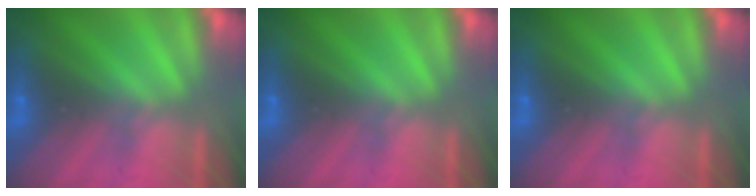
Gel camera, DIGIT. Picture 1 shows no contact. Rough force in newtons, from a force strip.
{"total": 0.0}
{"total": 0.0}